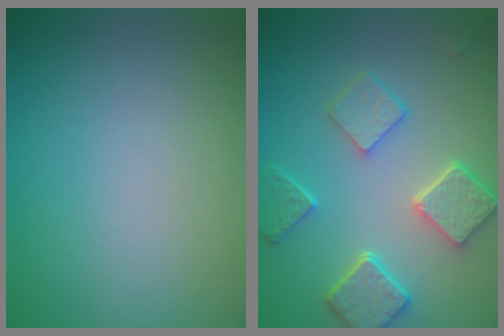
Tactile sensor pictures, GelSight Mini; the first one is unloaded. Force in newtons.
{"total": 5.4, "press": 4.3, "slide": 3.2}